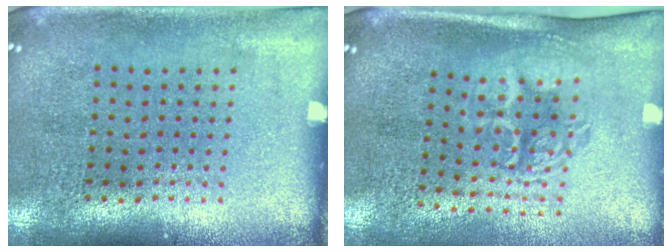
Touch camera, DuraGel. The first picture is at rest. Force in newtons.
{"total": 1.7, "press": 1.3, "slide": 1.1}